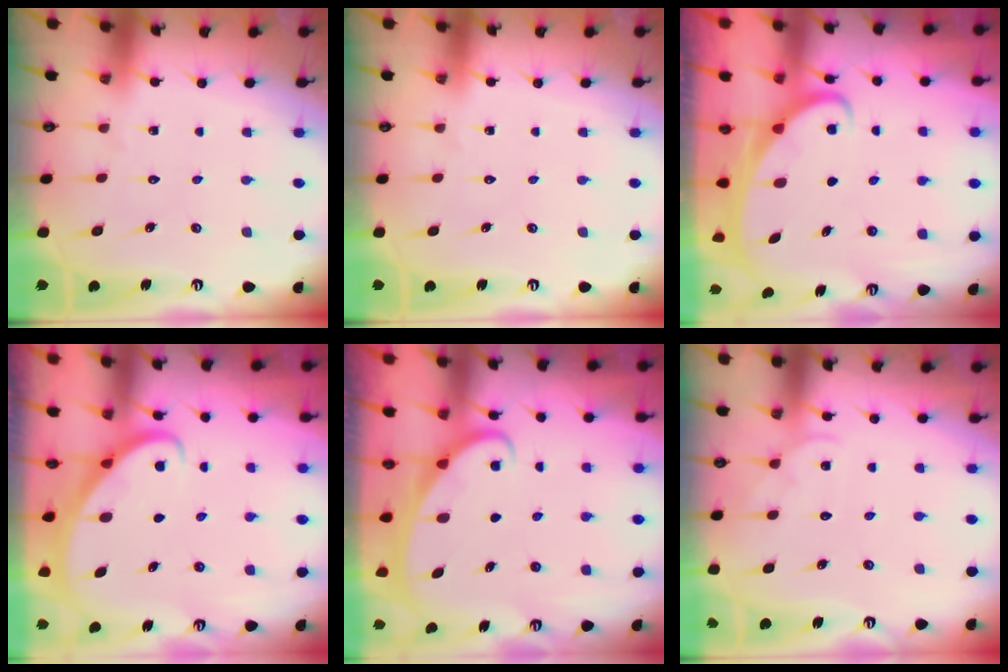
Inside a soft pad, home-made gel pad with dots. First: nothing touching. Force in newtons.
{"total": 0.0}
{"total": 2.1, "press": 2.1, "slide": 0.3}
{"total": 2.9, "press": 2.9, "slide": 0.2}
{"total": 2.2, "press": 2.2, "slide": 0.3}
{"total": 2.4, "press": 2.4, "slide": 0.4}